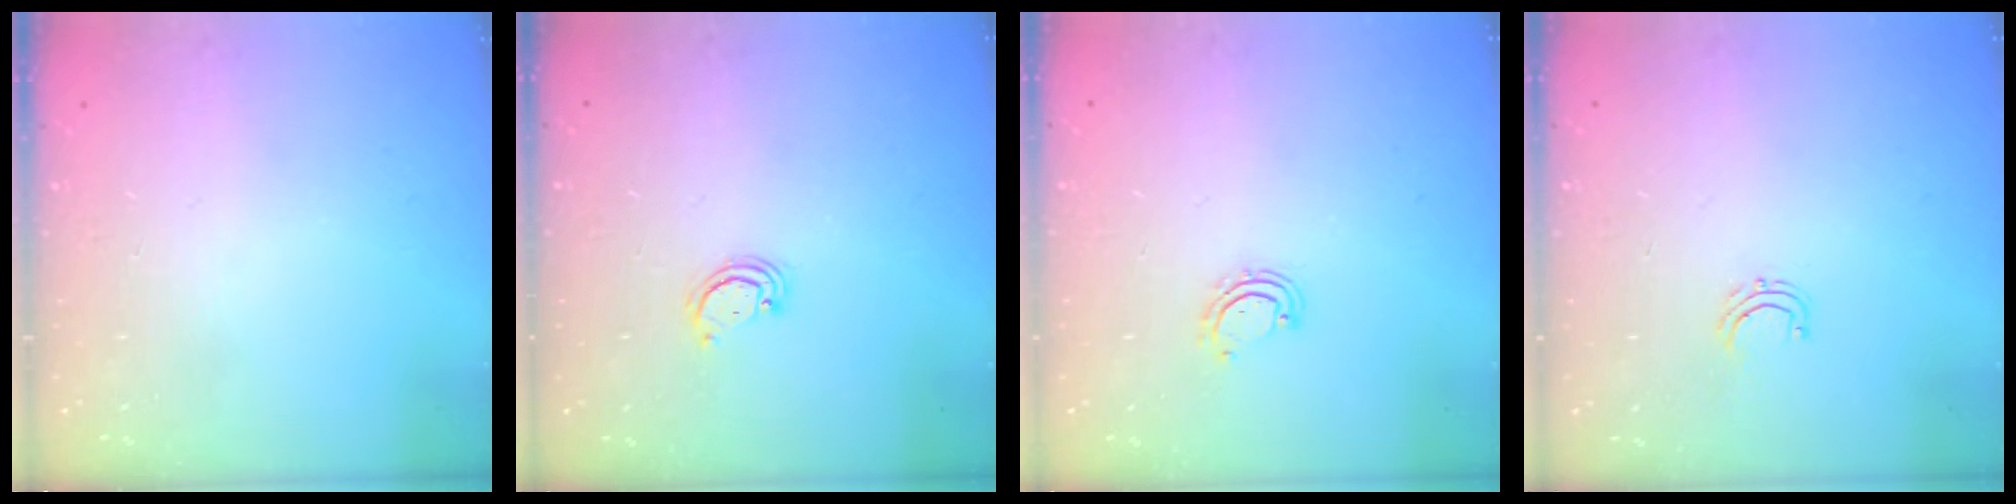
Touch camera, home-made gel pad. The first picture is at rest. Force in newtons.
{"total": 2.6, "press": 2.6, "slide": 0.3}
{"total": 3.2, "press": 3.1, "slide": 0.2}
{"total": 3.9, "press": 3.9, "slide": 0.3}